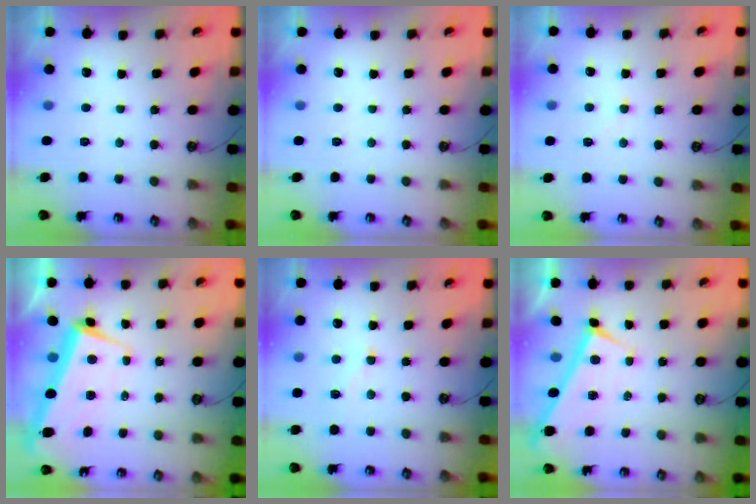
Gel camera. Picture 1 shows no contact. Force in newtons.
{"total": 0.0}
{"total": 0.9, "press": 0.5, "slide": 0.7}
{"total": 2.2, "press": 0.3, "slide": 2.1}
{"total": 0.8, "press": 0.4, "slide": 0.7}
{"total": 1.4, "press": 1.3, "slide": 0.5}